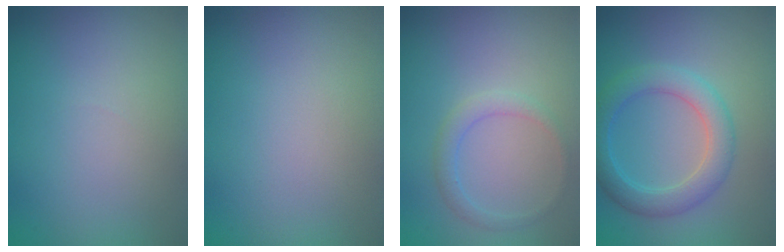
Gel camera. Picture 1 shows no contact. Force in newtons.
{"total": 0.0}
{"total": 1.6, "press": 1.6, "slide": 0.2}
{"total": 4.1, "press": 4.1, "slide": 0.1}